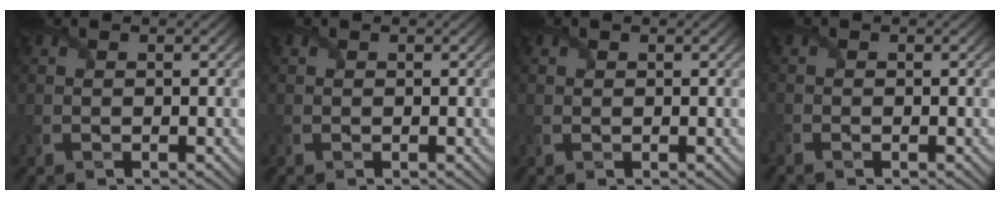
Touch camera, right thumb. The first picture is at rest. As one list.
[{"total": 0.6, "force": [0.2, 0.6, 0.1], "torque": [0.000, -0.002, 0.003]}, {"total": 1.2, "force": [0.6, 1.0, 0.2], "torque": [-0.004, -0.004, 0.009]}, {"total": 1.4, "force": [-1.2, 0.6, 0.3], "torque": [-0.013, -0.010, -0.028]}]